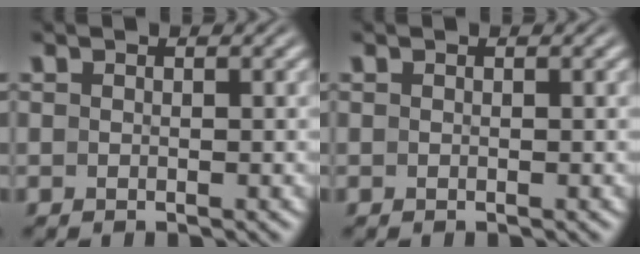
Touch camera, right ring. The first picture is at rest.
{"total": 0.0}